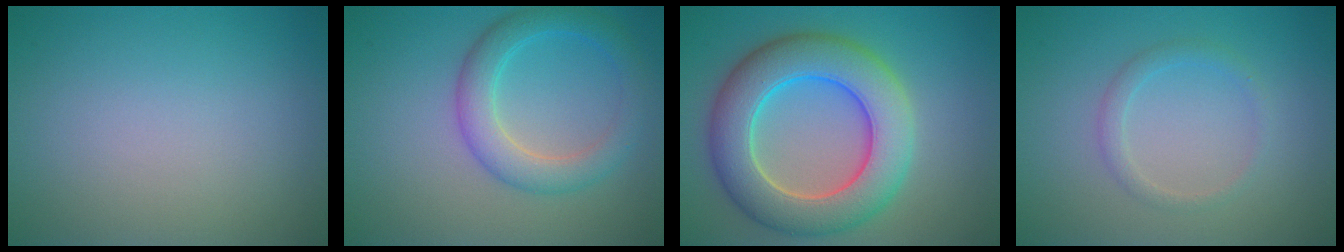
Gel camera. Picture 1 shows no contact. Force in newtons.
{"total": 4.2, "press": 4.2, "slide": 0.2}
{"total": 9.1, "press": 9.1, "slide": 0.5}
{"total": 1.5, "press": 1.5, "slide": 0.1}